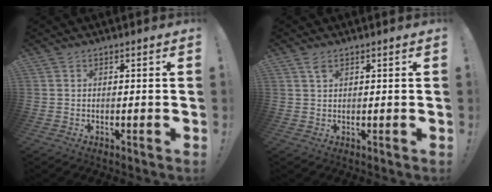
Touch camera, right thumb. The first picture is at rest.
{"total": 2.3, "force": [1.4, 0.9, 1.6], "torque": [-0.030, -0.001, 0.024]}